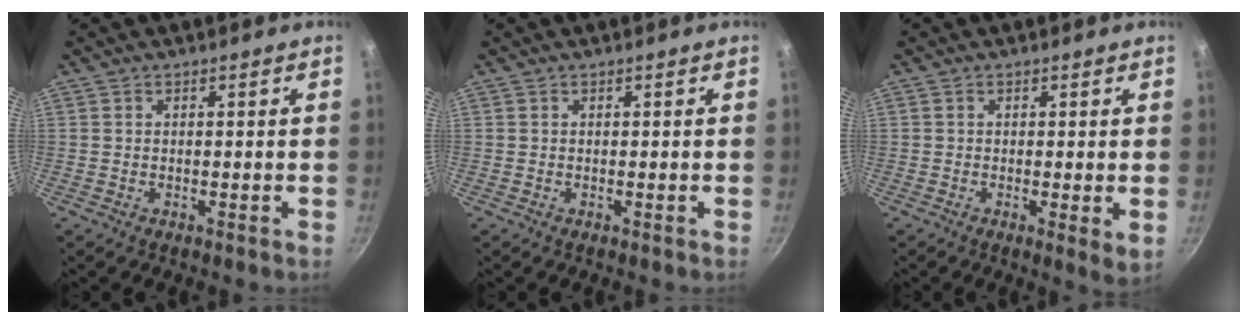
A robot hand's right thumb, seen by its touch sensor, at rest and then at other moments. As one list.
[{"total": 0.0}, {"total": 3.5, "force": [0.0, 0.8, 3.4], "torque": [-0.048, -0.012, -0.003]}]